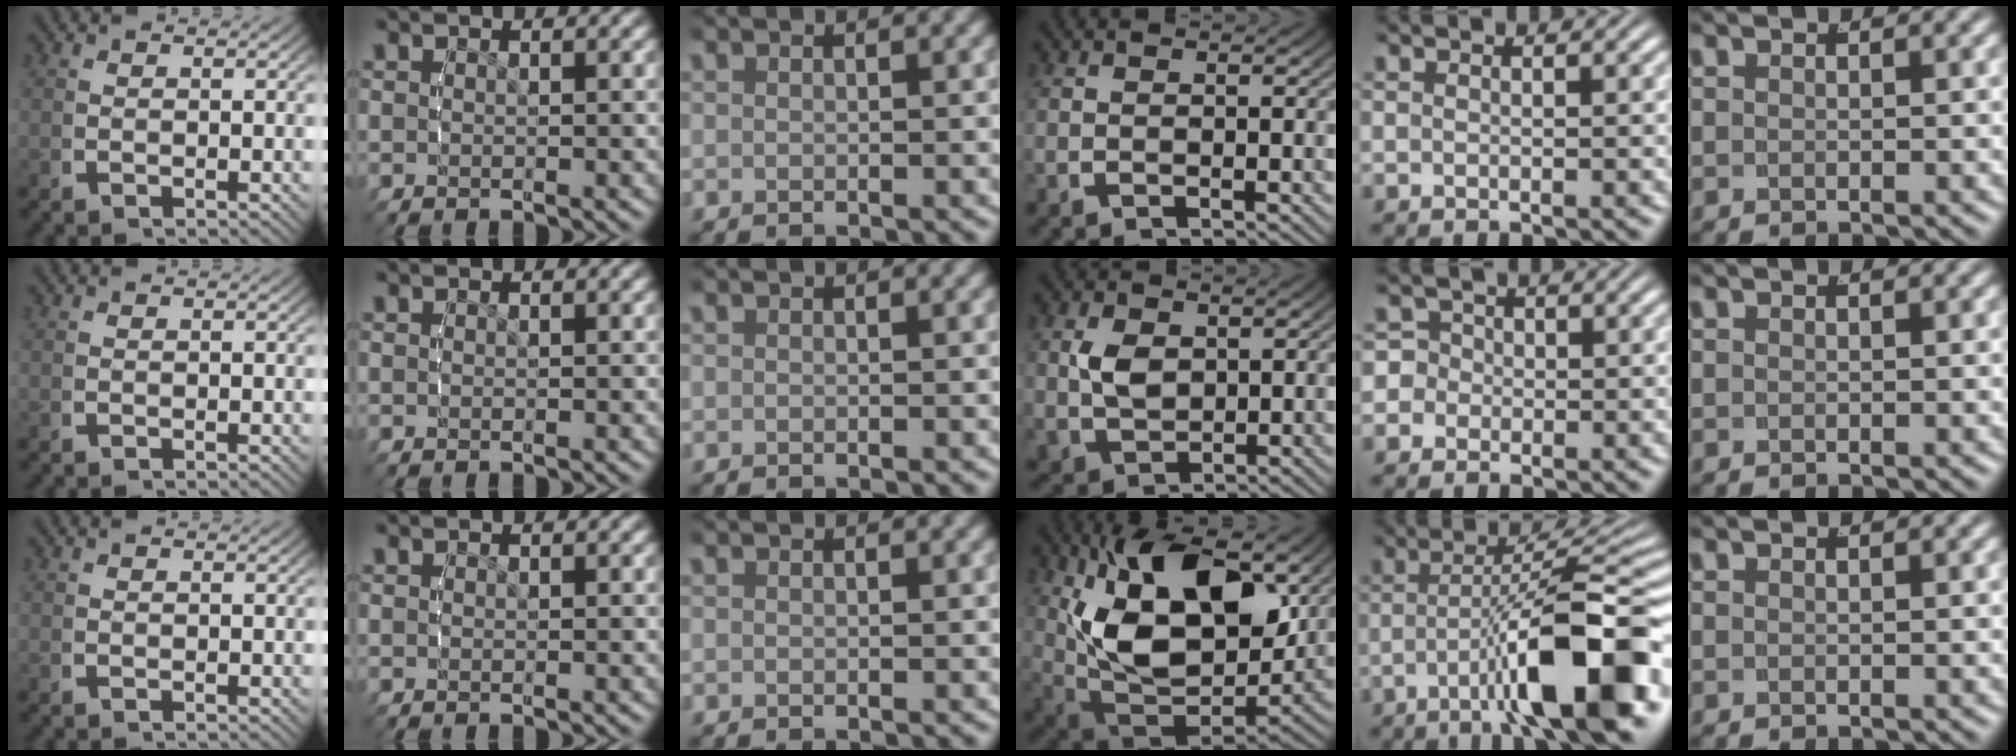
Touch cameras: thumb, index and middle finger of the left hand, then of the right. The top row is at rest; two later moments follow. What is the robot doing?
{"motion": "lift_and_place", "object": "bottle cap"}